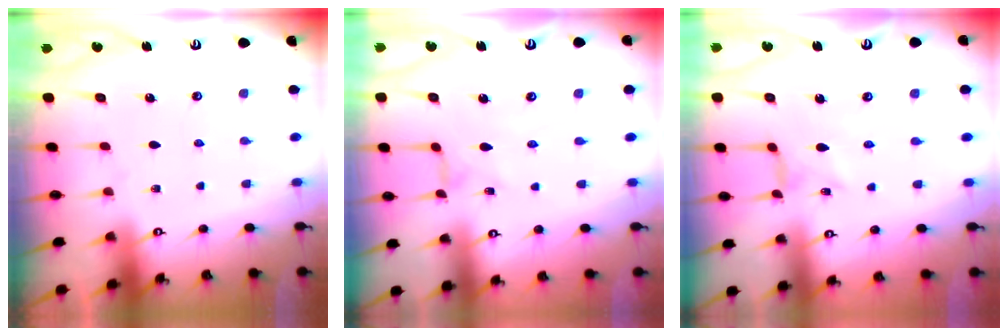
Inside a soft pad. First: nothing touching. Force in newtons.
{"total": 0.0}
{"total": 1.6, "press": 1.5, "slide": 0.3}